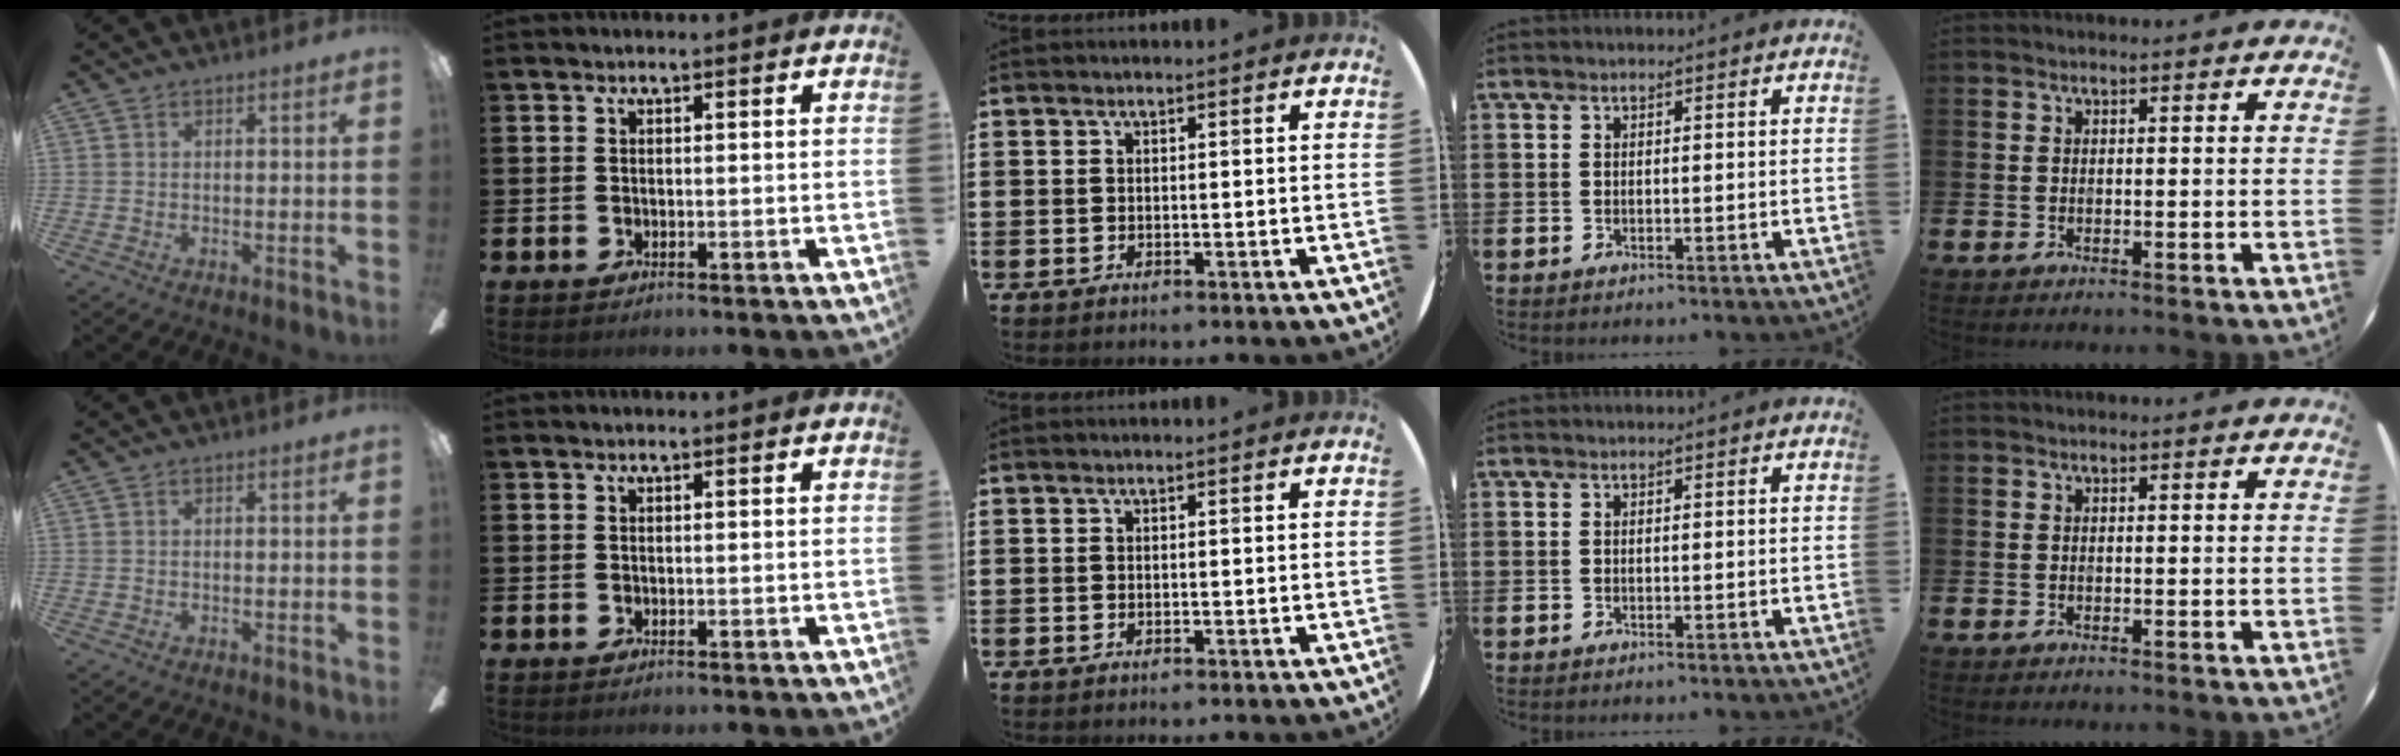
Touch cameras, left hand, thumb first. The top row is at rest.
{}